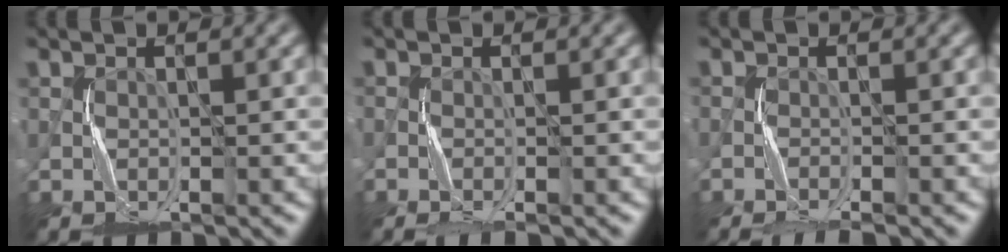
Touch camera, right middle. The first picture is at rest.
{"total": 1.6, "force": [-1.2, 0.0, 1.0], "torque": [-0.020, -0.004, -0.025]}
{"total": 2.9, "force": [-2.4, 0.1, 1.6], "torque": [-0.024, -0.001, -0.045]}